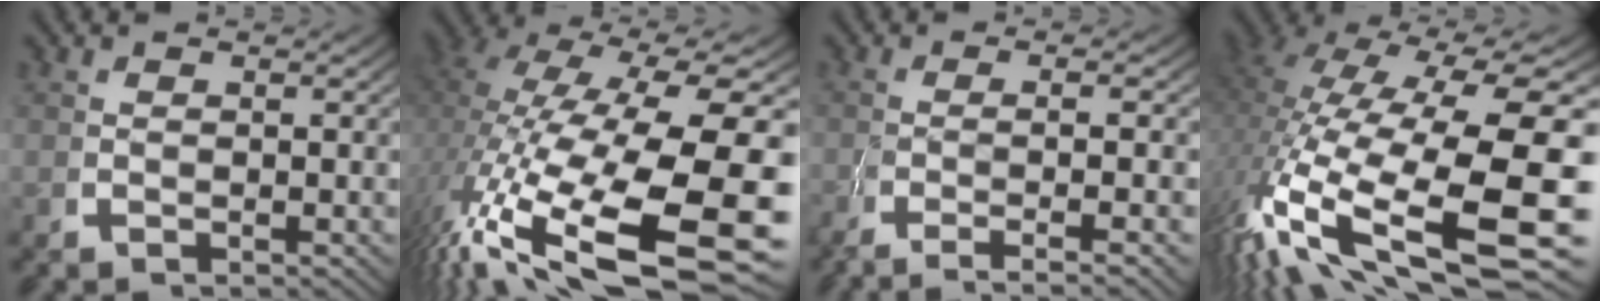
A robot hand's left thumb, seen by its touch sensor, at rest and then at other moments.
{"total": 16.8, "force": [-4.5, 8.5, 13.8], "torque": [-0.292, -0.073, -0.023]}
{"total": 5.3, "force": [-2.8, 1.1, 4.3], "torque": [-0.079, -0.012, -0.041]}
{"total": 17.9, "force": [-1.3, 9.7, 15.0], "torque": [-0.305, -0.072, 0.025]}